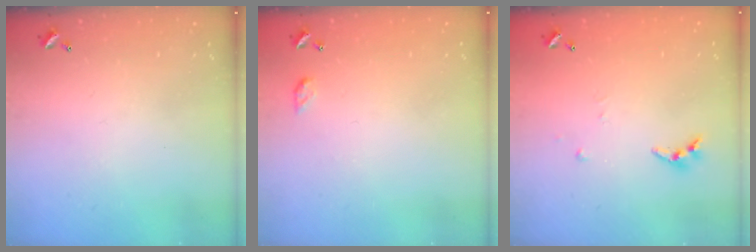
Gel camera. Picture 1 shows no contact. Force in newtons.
{"total": 3.2, "press": 3.2, "slide": 0.4}
{"total": 4.4, "press": 4.4, "slide": 0.3}